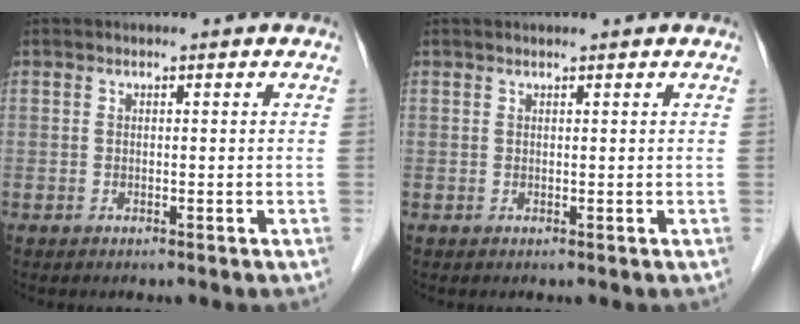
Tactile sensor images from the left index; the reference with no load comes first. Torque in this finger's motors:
{"motor_torque": [0.21, -0.11, 0.03, 0.01]}